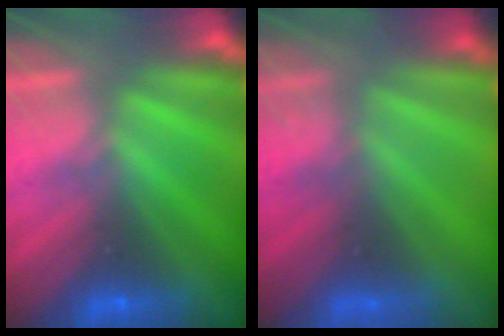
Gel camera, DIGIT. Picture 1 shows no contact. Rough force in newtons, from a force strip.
{"total": 7.0}